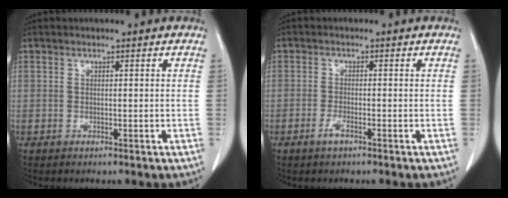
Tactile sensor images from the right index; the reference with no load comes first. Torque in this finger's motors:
{"motor_torque": [0.28, -0.21, 0.03, 0.01]}